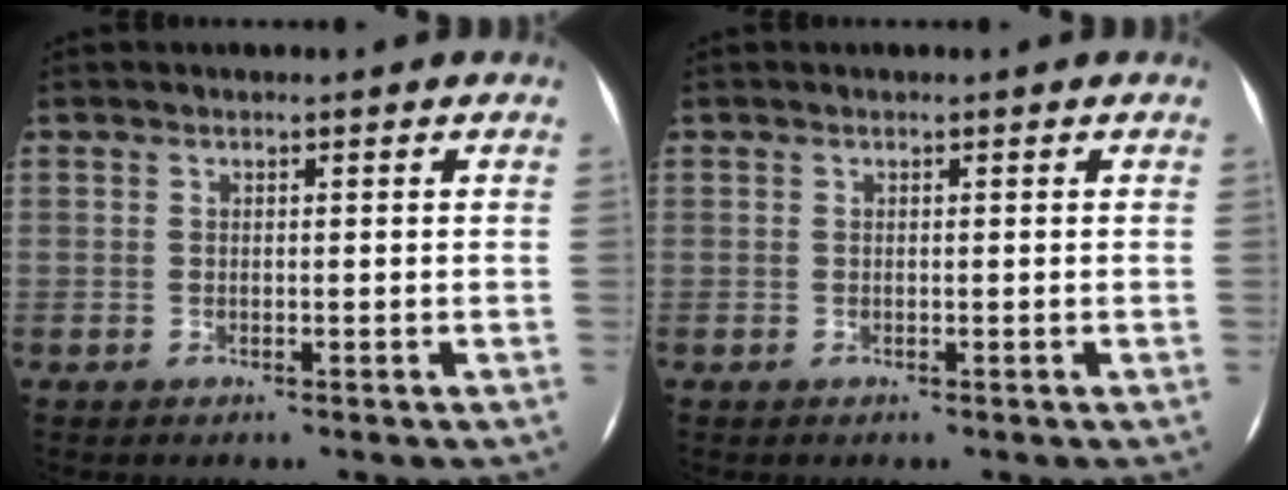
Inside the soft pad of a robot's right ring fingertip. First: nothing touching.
{"total": 0.0}